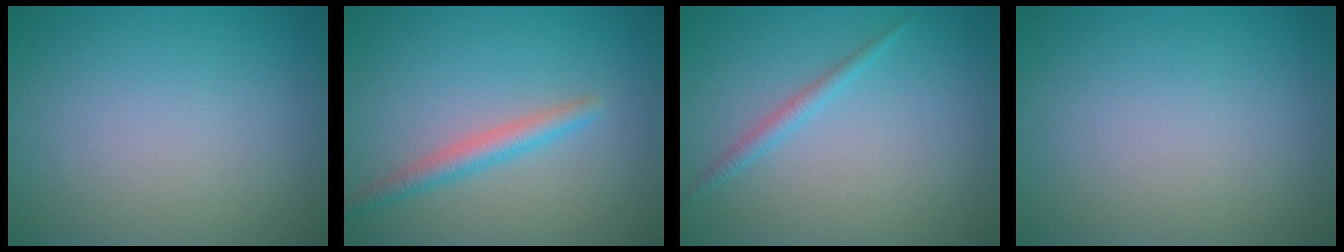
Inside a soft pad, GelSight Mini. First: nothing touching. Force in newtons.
{"total": 2.4, "press": 2.4, "slide": 0.1}
{"total": 1.3, "press": 1.3, "slide": 0.1}
{"total": 0.0}